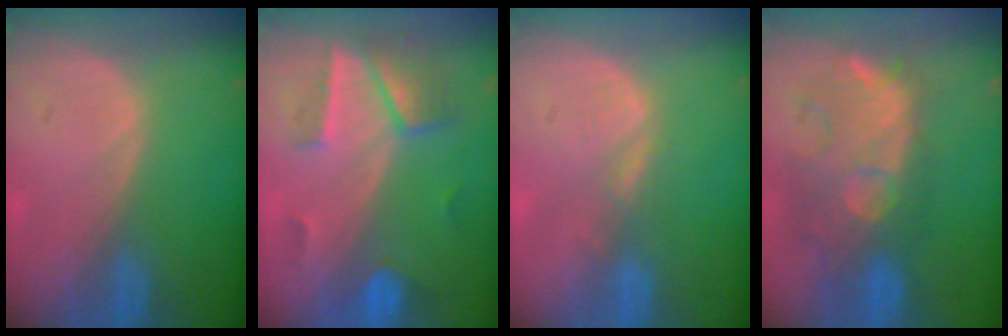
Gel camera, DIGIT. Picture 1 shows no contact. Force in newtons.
{"total": 7.2, "press": 6.3, "slide": 3.4}
{"total": 1.6, "press": 1.6, "slide": 0.2}
{"total": 10.8, "press": 10.1, "slide": 3.8}